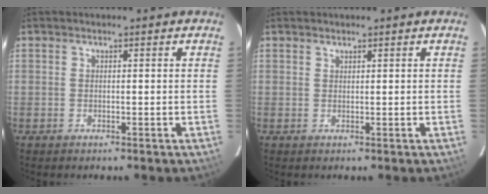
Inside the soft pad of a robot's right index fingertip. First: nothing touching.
{"total": 0.8, "force": [0.5, -0.4, -0.4], "torque": [0.008, -0.001, 0.010]}